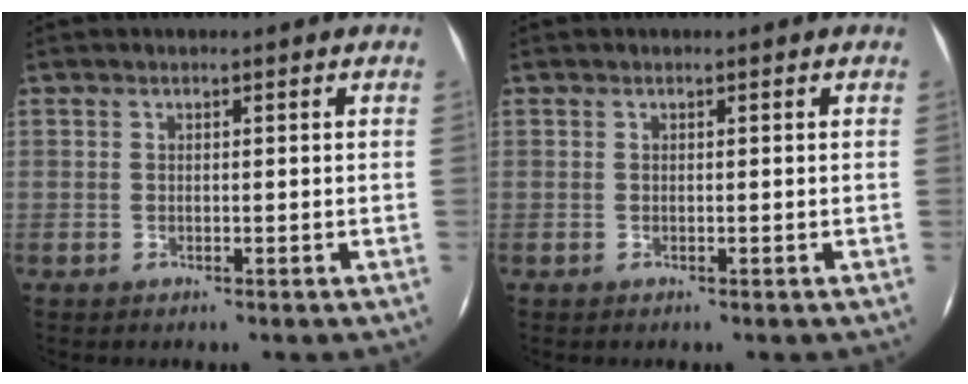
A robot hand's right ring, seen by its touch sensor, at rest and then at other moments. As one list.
[{"total": 0.0}]